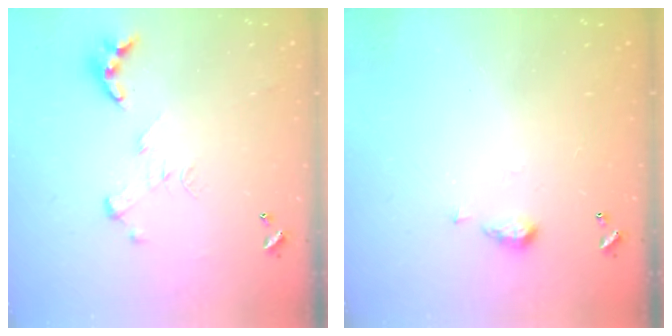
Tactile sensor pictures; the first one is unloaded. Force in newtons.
{"total": 3.1, "press": 3.1, "slide": 0.6}